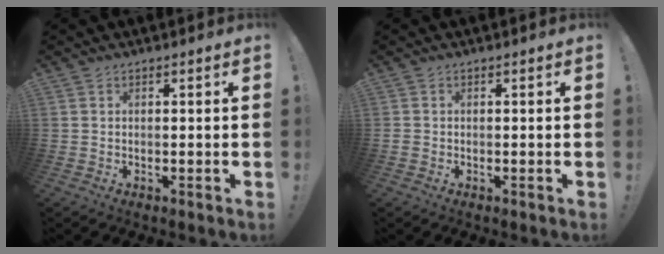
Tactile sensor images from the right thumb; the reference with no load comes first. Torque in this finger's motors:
{"motor_torque": [-0.04, 0.09, 0.00, 0.05, -0.02]}